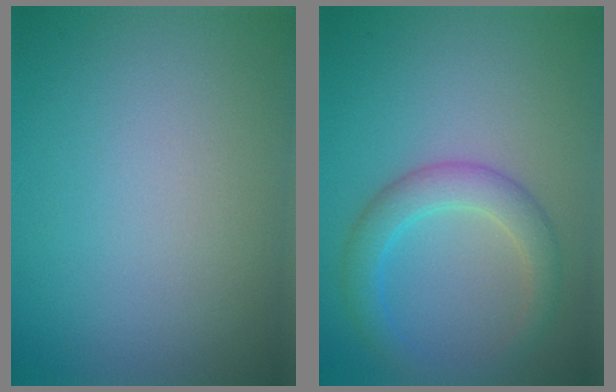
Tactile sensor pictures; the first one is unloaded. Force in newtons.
{"total": 3.6, "press": 3.6, "slide": 0.1}